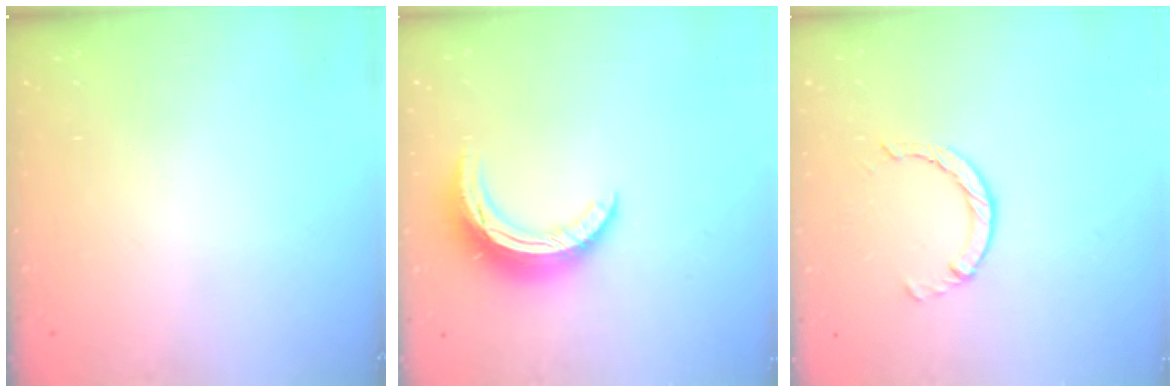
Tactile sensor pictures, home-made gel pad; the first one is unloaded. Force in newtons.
{"total": 10.8, "press": 10.8, "slide": 0.5}
{"total": 2.5, "press": 2.4, "slide": 0.4}